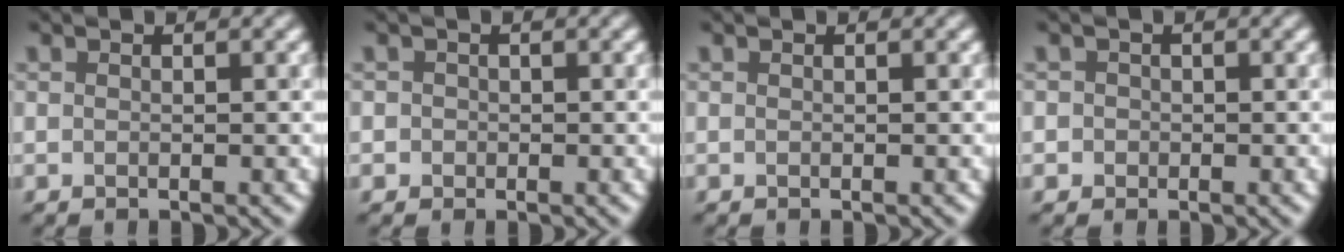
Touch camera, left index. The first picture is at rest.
{"total": 1.3, "force": [0.2, 1.2, 0.1], "torque": [0.020, 0.007, -0.010]}
{"total": 0.0}
{"total": 1.6, "force": [0.2, 1.6, 0.2], "torque": [0.019, 0.012, -0.017]}